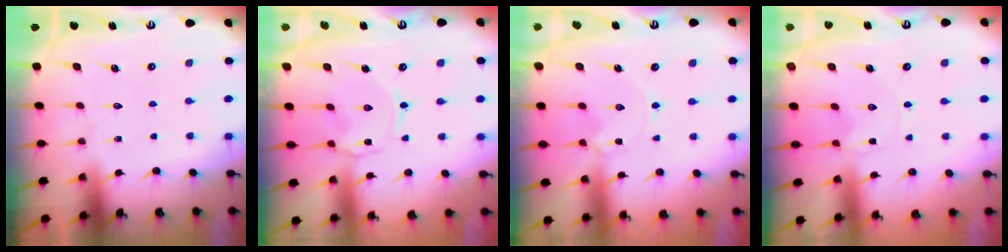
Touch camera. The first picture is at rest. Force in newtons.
{"total": 1.1, "press": 1.0, "slide": 0.3}
{"total": 1.4, "press": 1.4, "slide": 0.1}
{"total": 0.0}